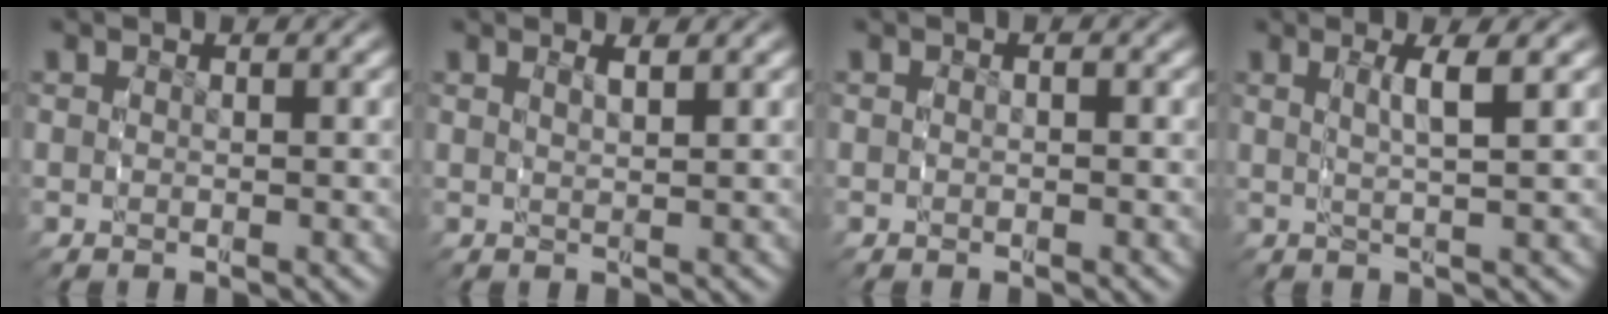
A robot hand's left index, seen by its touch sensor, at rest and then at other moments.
{"total": 0.9, "force": [0.5, 0.0, 0.7], "torque": [-0.015, -0.006, 0.012]}
{"total": 0.7, "force": [-0.3, 0.5, 0.3], "torque": [-0.007, -0.003, -0.006]}
{"total": 2.8, "force": [0.8, 0.3, 2.7], "torque": [-0.058, -0.003, 0.015]}